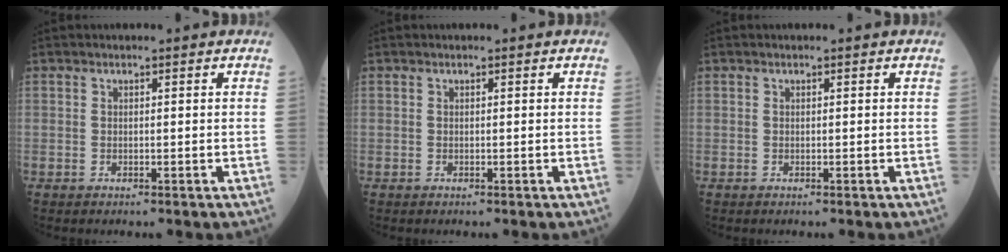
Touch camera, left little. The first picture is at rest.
{"total": 0.0}
{"total": 0.0}